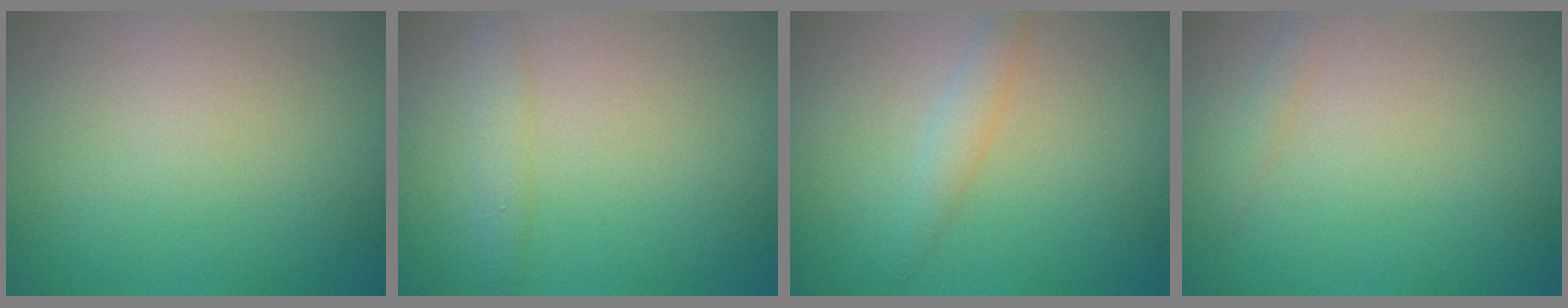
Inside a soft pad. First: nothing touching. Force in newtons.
{"total": 2.0, "press": 2.0, "slide": 0.0}
{"total": 1.7, "press": 1.7, "slide": 0.1}
{"total": 1.0, "press": 1.0, "slide": 0.0}